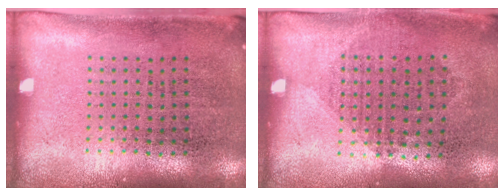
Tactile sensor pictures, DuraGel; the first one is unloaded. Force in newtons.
{"total": 1.0, "press": 0.9, "slide": 0.4}